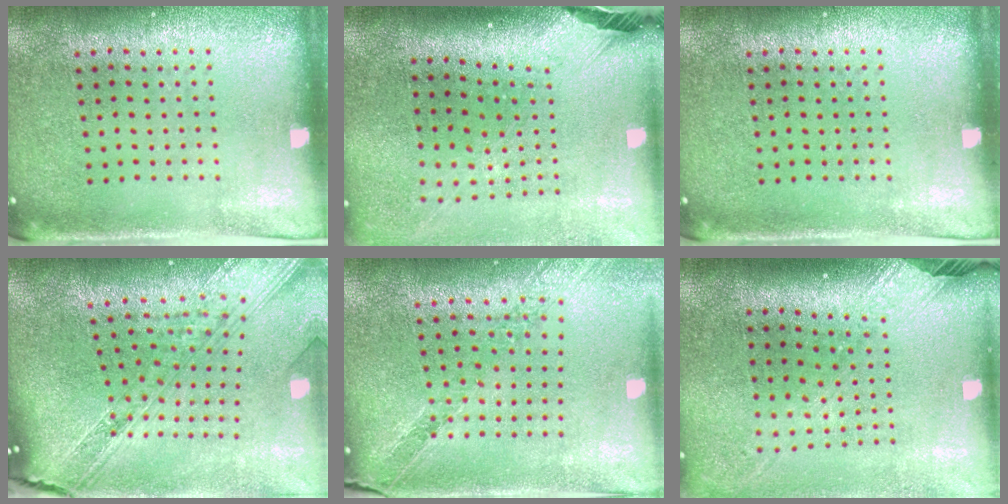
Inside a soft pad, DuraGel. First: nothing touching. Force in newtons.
{"total": 2.6, "press": 1.8, "slide": 1.8}
{"total": 0.0}
{"total": 4.1, "press": 2.9, "slide": 2.9}
{"total": 1.1, "press": 1.1, "slide": 0.0}
{"total": 2.4, "press": 1.7, "slide": 1.6}